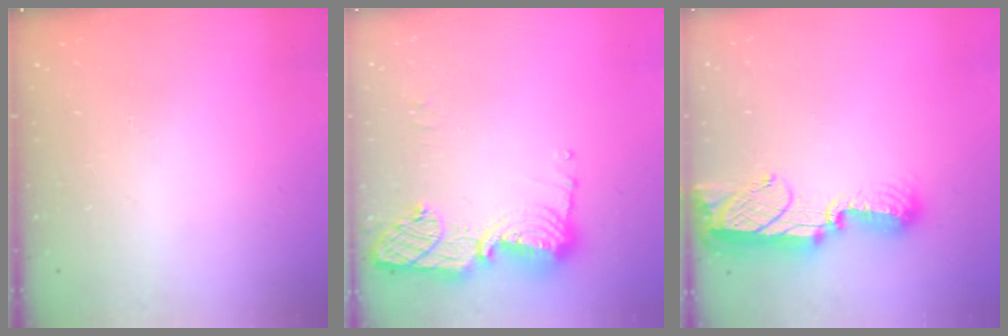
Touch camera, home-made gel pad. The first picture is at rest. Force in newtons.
{"total": 13.4, "press": 13.4, "slide": 1.3}
{"total": 12.4, "press": 12.3, "slide": 1.2}